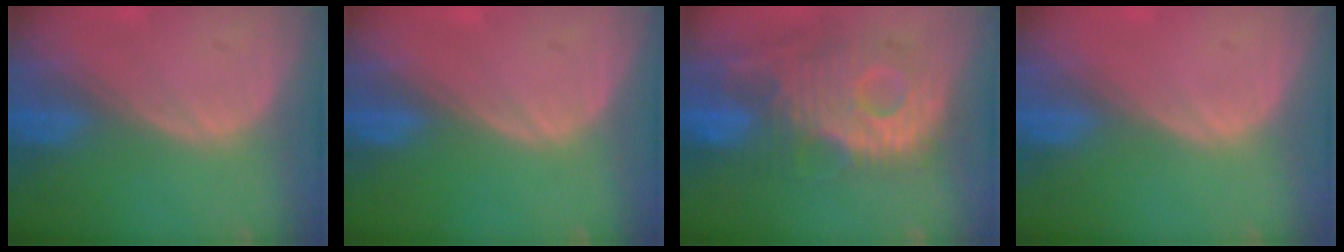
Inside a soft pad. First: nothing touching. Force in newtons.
{"total": 0.0}
{"total": 11.8, "press": 10.6, "slide": 5.1}
{"total": 0.0}